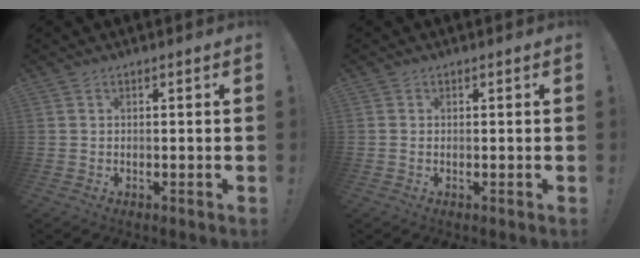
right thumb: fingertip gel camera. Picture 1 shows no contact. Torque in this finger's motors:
{"motor_torque": [0.06, -0.24, -0.24, -0.07, 0.08]}